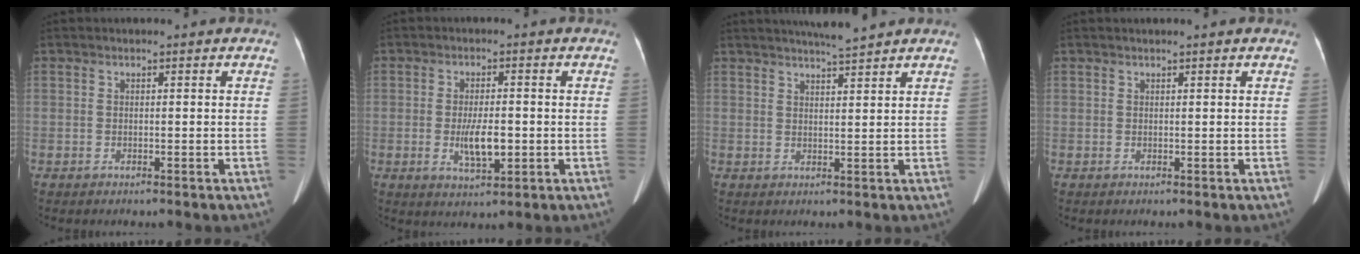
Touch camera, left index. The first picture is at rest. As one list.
[{"total": 5.3, "force": [-1.0, 1.6, 4.9], "torque": [-0.097, -0.008, -0.014]}, {"total": 5.1, "force": [4.6, -0.7, 2.1], "torque": [-0.035, 0.003, 0.071]}, {"total": 1.6, "force": [1.4, -0.1, 0.9], "torque": [-0.011, 0.022, 0.021]}]